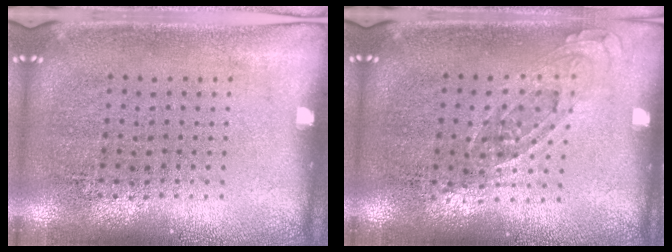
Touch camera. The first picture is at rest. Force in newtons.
{"total": 0.8, "press": 0.7, "slide": 0.3}